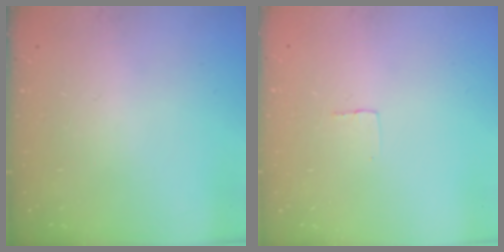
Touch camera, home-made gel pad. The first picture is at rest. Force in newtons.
{"total": 2.4, "press": 2.4, "slide": 0.1}